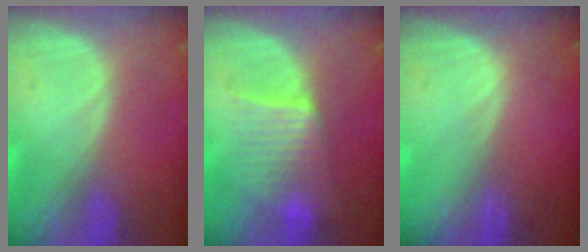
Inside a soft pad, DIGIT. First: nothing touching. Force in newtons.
{"total": 6.3, "press": 6.3, "slide": 0.8}
{"total": 0.0}